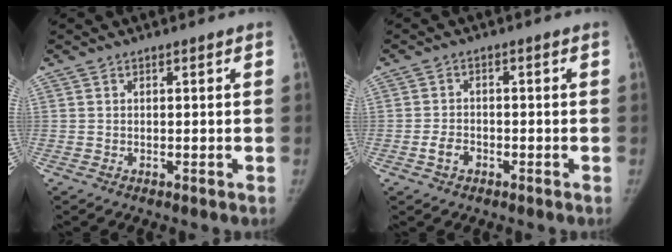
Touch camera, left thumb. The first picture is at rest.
{"total": 2.9, "force": [-1.5, 2.0, 1.6], "torque": [-0.027, 0.014, -0.026]}